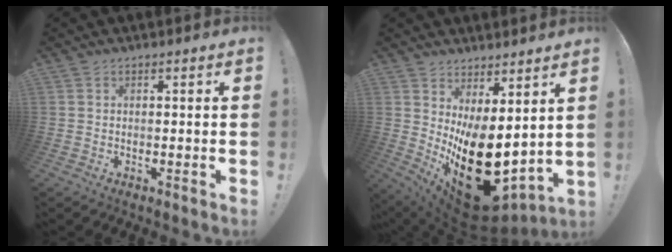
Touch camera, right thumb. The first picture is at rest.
{"total": 19.7, "force": [-3.7, 9.9, 16.7], "torque": [-0.250, 0.004, -0.038]}